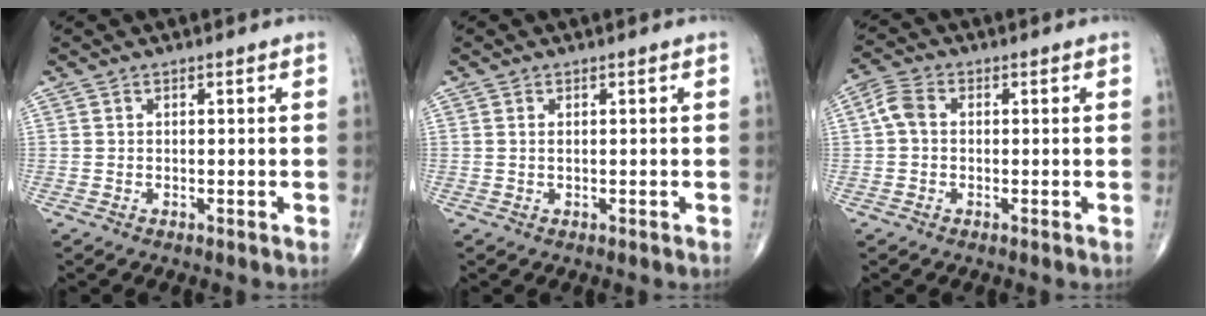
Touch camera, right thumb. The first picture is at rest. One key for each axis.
{"total": 0.5, "fx": 0.2, "fy": 0.1, "fz": 0.5, "tx": -0.016, "ty": 0.002, "tz": 0.005}
{"total": 3.4, "fx": 0.3, "fy": 2.2, "fz": 2.6, "tx": -0.060, "ty": 0.010, "tz": 0.001}